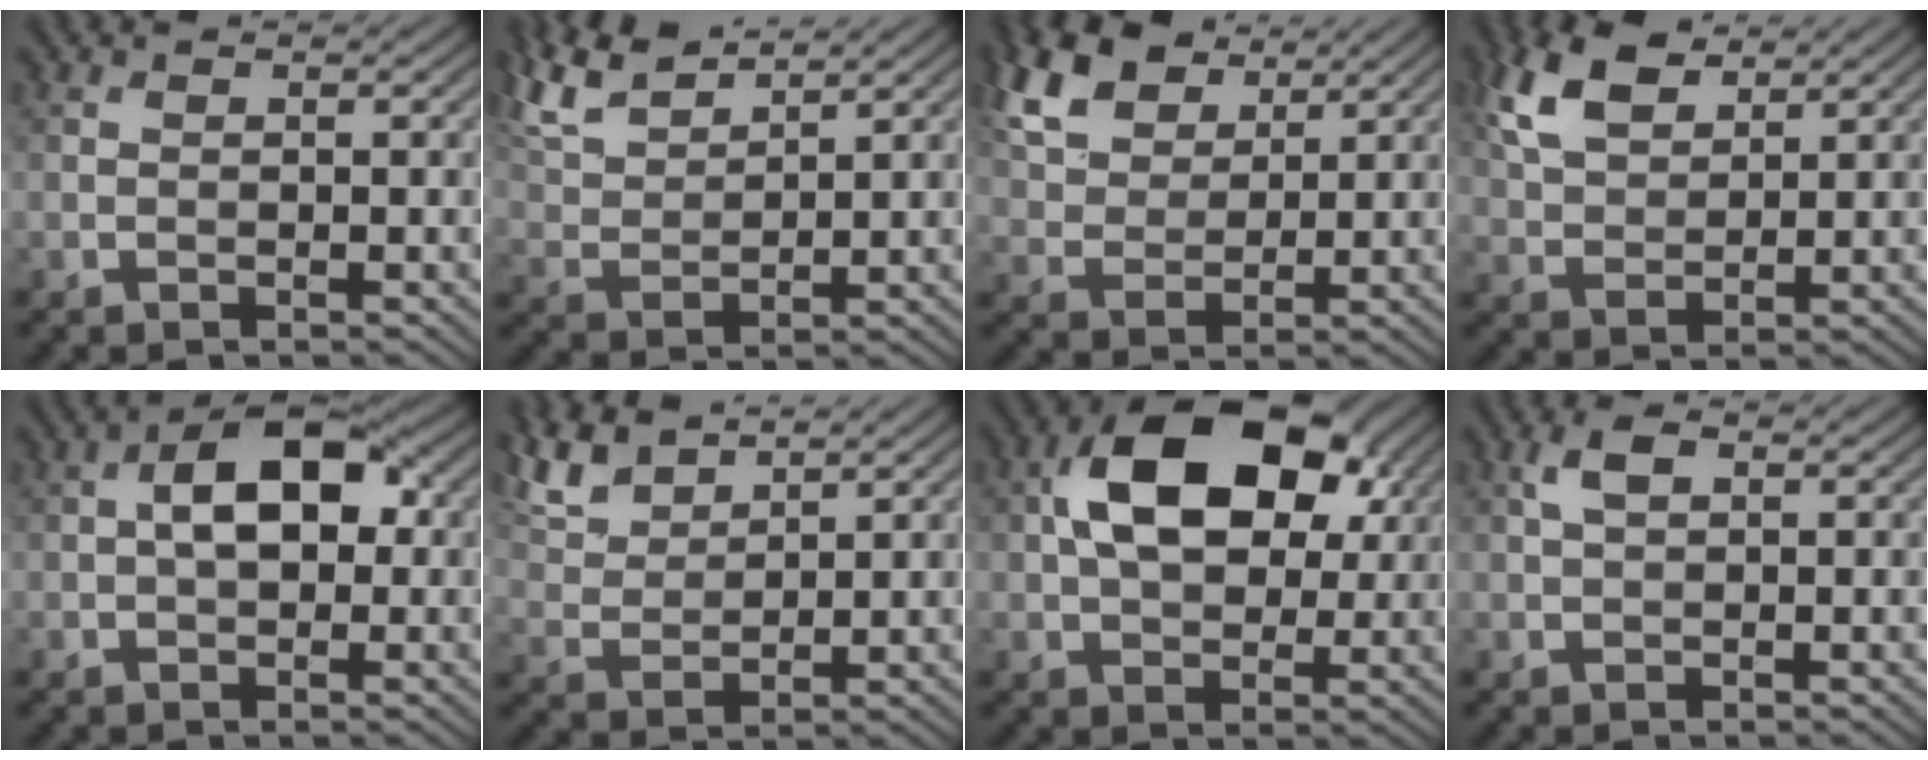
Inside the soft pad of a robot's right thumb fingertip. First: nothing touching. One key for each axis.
{"total": 8.0, "fx": 6.6, "fy": 2.1, "fz": 4.0, "tx": -0.109, "ty": 0.020, "tz": 0.139}
{"total": 9.7, "fx": 5.9, "fy": 5.5, "fz": 5.4, "tx": -0.149, "ty": 0.019, "tz": 0.117}
{"total": 7.9, "fx": 4.6, "fy": 3.9, "fz": 5.1, "tx": -0.130, "ty": 0.013, "tz": 0.094}
{"total": 7.1, "fx": 0.6, "fy": 4.1, "fz": 5.8, "tx": -0.087, "ty": 0.012, "tz": 0.002}
{"total": 6.9, "fx": 5.5, "fy": 2.4, "fz": 3.4, "tx": -0.093, "ty": 0.016, "tz": 0.119}
{"total": 13.6, "fx": 3.5, "fy": 8.4, "fz": 10.2, "tx": -0.185, "ty": 0.017, "tz": 0.053}
{"total": 2.5, "fx": 0.8, "fy": 1.3, "fz": 2.0, "tx": -0.043, "ty": 0.007, "tz": 0.012}